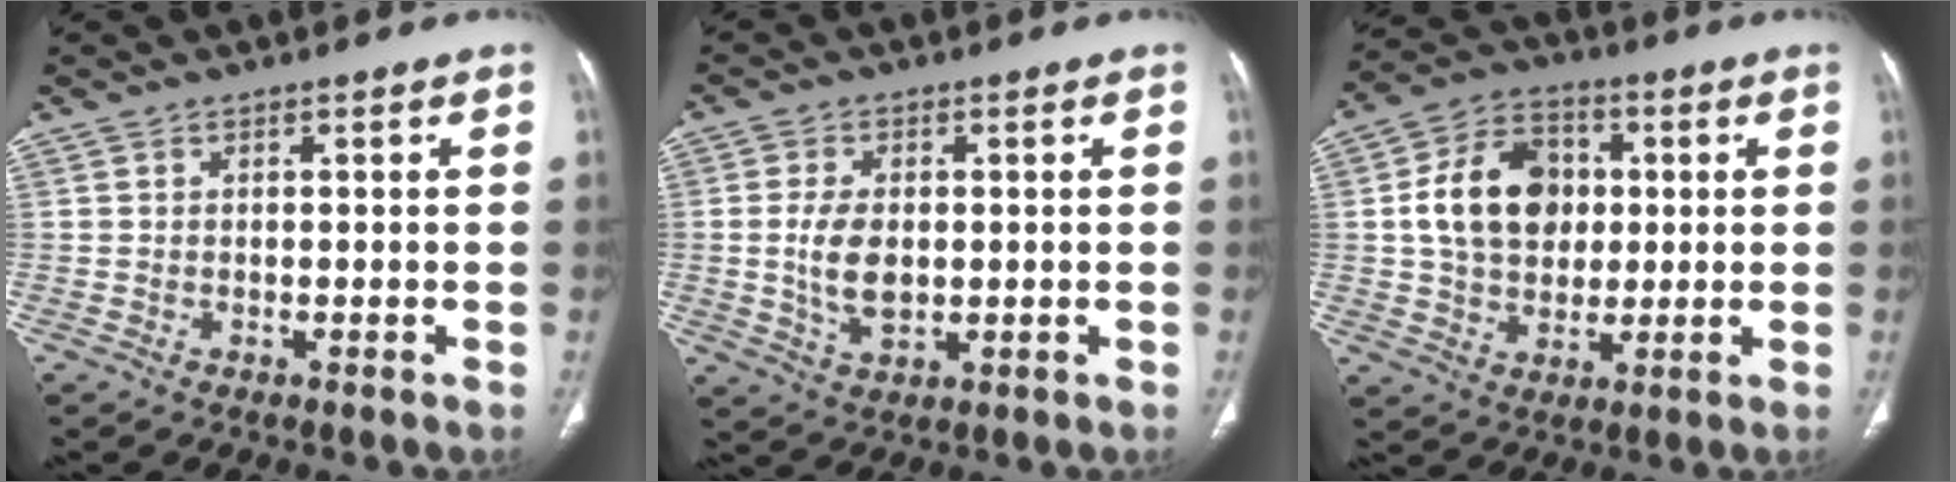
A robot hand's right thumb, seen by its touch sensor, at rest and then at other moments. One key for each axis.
{"total": 7.5, "fx": 0.0, "fy": 4.5, "fz": 5.9, "tx": -0.111, "ty": -0.006, "tz": 0.007}
{"total": 14.8, "fx": 1.8, "fy": 11.2, "fz": 9.4, "tx": -0.132, "ty": 0.011, "tz": 0.030}